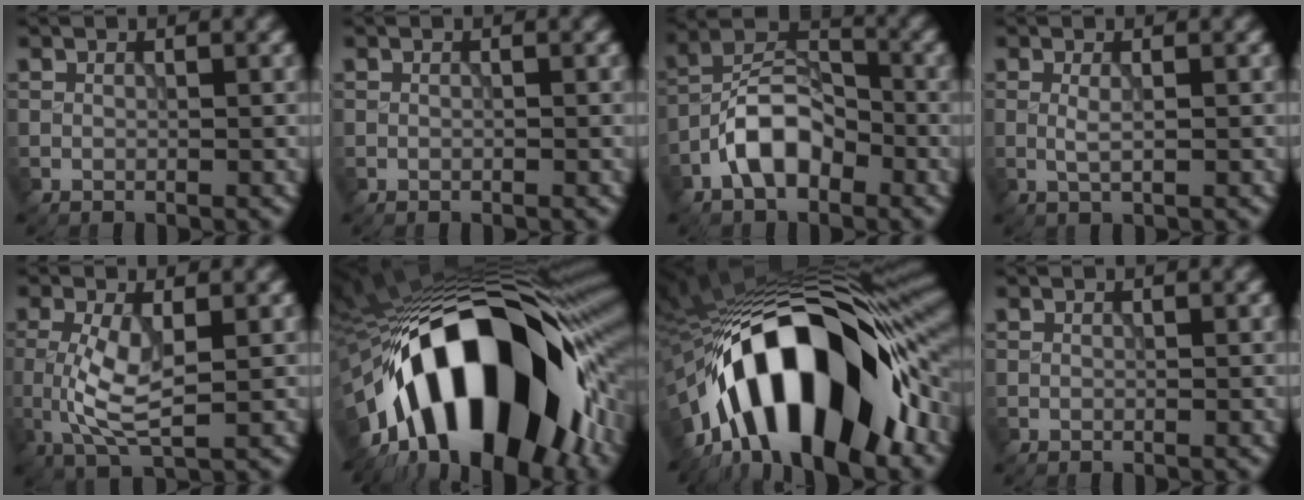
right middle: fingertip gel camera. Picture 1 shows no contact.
{"total": 0.0}
{"total": 6.1, "force": [-3.0, 3.4, 4.1], "torque": [-0.068, 0.016, -0.064]}
{"total": 1.1, "force": [0.1, 0.2, 1.1], "torque": [-0.024, 0.001, 0.002]}
{"total": 4.7, "force": [-0.1, 1.6, 4.4], "torque": [-0.101, -0.006, -0.001]}
{"total": 18.9, "force": [-6.4, 8.4, 15.6], "torque": [-0.221, 0.018, -0.110]}
{"total": 15.9, "force": [-6.5, 6.4, 13.1], "torque": [-0.197, 0.014, -0.103]}
{"total": 0.0}